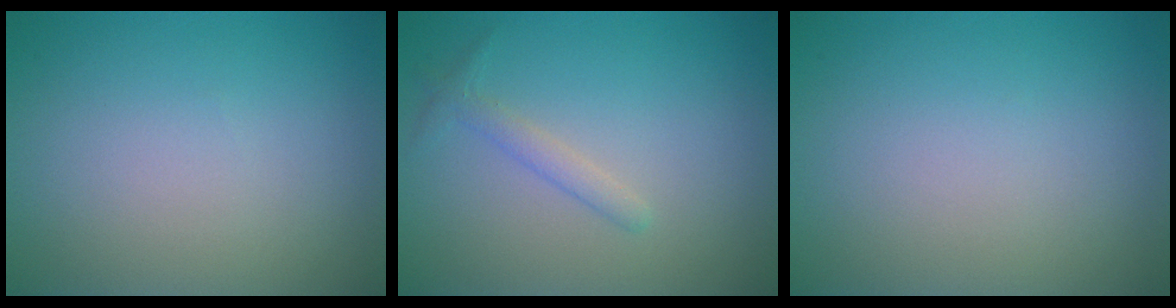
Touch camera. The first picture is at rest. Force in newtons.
{"total": 1.4, "press": 1.4, "slide": 0.0}
{"total": 0.0}